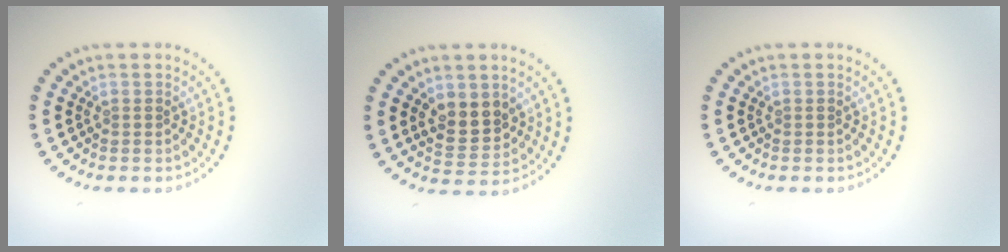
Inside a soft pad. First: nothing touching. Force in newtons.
{"total": 3.3, "press": 3.2, "slide": 1.0}
{"total": 0.0}